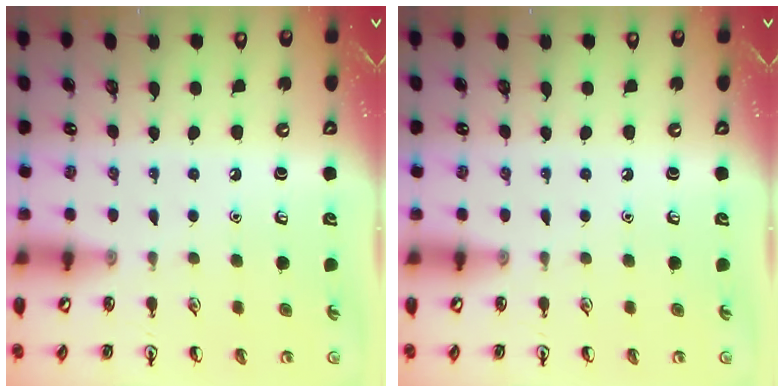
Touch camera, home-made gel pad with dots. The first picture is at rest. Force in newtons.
{"total": 0.0}